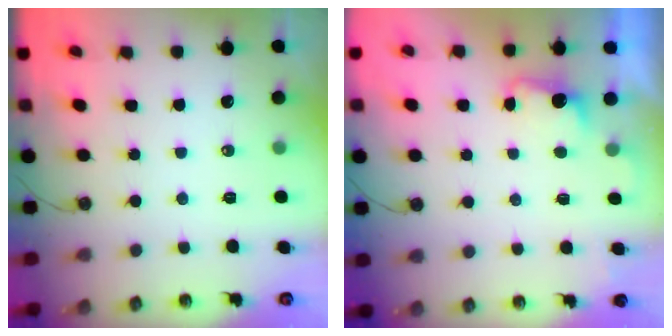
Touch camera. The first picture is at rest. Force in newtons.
{"total": 2.6, "press": 2.4, "slide": 1.0}